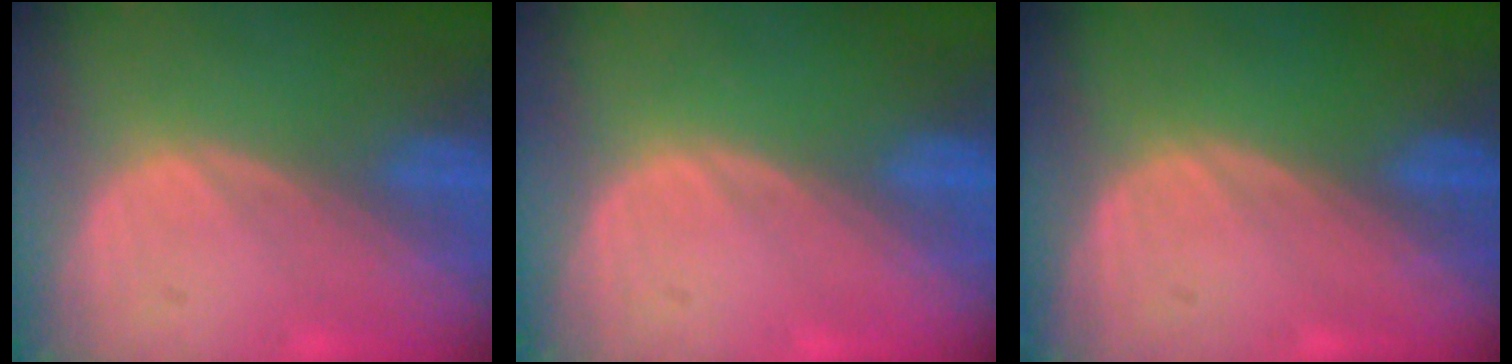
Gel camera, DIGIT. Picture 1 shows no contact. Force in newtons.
{"total": 0.0}
{"total": 0.0}